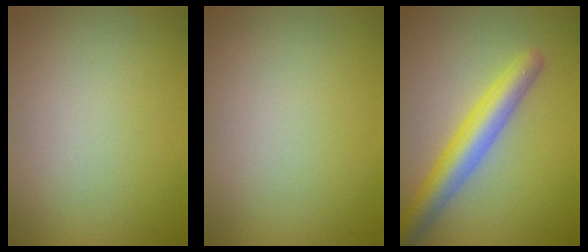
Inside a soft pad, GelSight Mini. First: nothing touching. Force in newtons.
{"total": 0.0}
{"total": 4.9, "press": 4.9, "slide": 0.2}